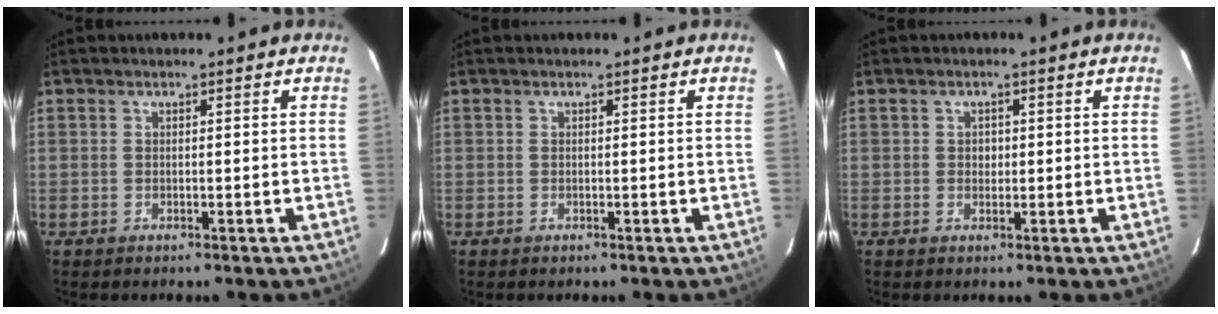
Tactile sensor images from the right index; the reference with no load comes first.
{"total": 0.0}
{"total": 1.2, "force": [0.0, 1.2, 0.4], "torque": [-0.004, 0.004, 0.000]}